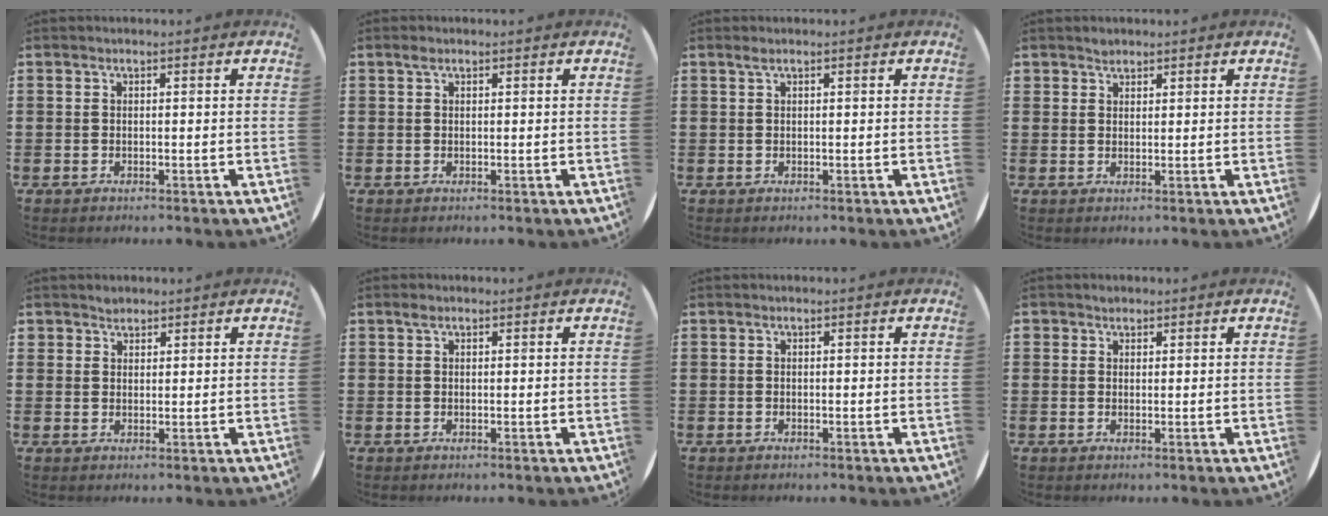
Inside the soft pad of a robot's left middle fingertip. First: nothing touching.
{"total": 0.6, "force": [0.4, 0.3, 0.4], "torque": [-0.008, 0.004, 0.007]}
{"total": 0.6, "force": [0.3, 0.0, 0.5], "torque": [-0.007, 0.001, 0.006]}
{"total": 1.4, "force": [1.3, 0.6, -0.1], "torque": [0.008, -0.002, 0.024]}
{"total": 1.8, "force": [1.6, 0.8, -0.1], "torque": [0.000, 0.002, 0.032]}
{"total": 0.7, "force": [0.4, 0.4, 0.4], "torque": [0.000, 0.000, 0.006]}
{"total": 0.0}
{"total": 1.1, "force": [0.9, 0.6, 0.0], "torque": [0.008, -0.001, 0.016]}